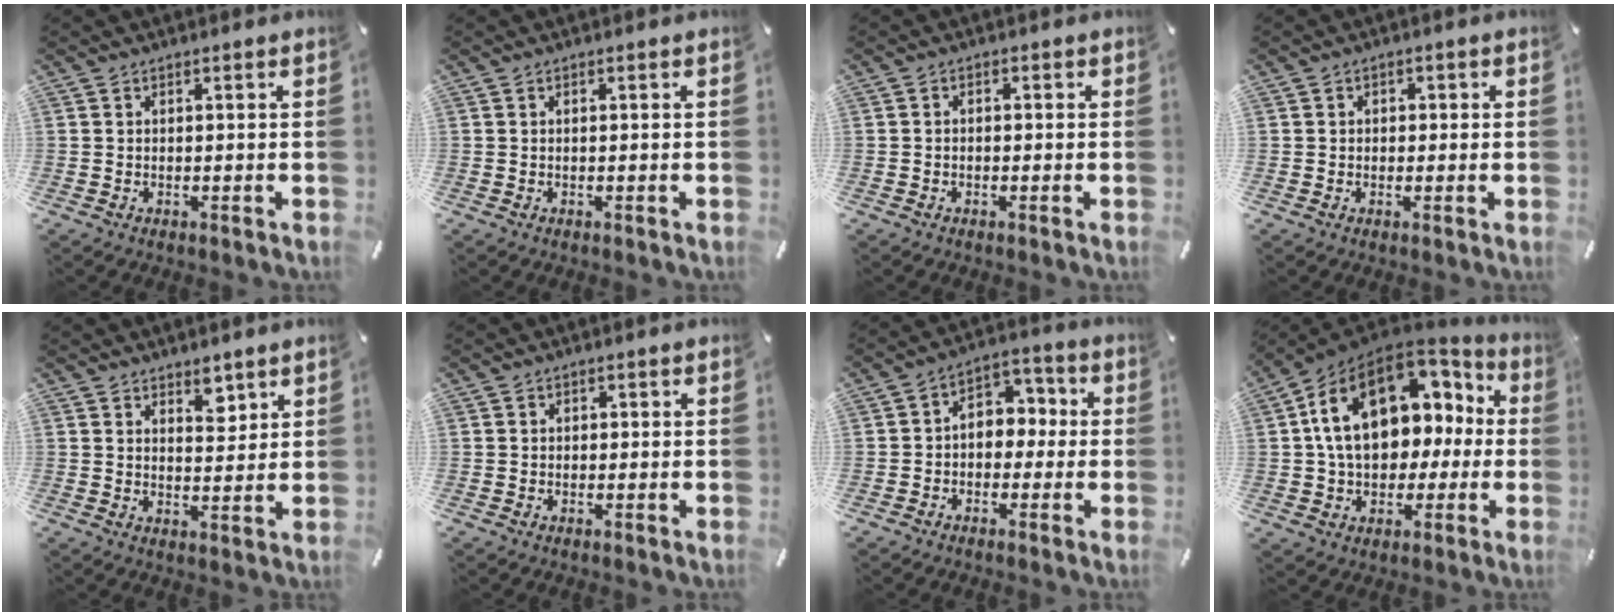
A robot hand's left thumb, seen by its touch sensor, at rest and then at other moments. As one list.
[{"total": 0.0}, {"total": 1.4, "force": [-0.9, 1.0, 0.5], "torque": [-0.008, 0.007, -0.021]}, {"total": 2.0, "force": [-0.6, 1.8, 0.3], "torque": [0.001, 0.005, -0.018]}, {"total": 4.7, "force": [3.5, 2.7, 1.7], "torque": [-0.002, -0.024, 0.057]}, {"total": 1.1, "force": [-0.2, 1.0, 0.1], "torque": [-0.002, 0.005, -0.008]}, {"total": 5.8, "force": [-1.4, 5.1, 2.4], "torque": [-0.032, 0.014, -0.032]}, {"total": 19.2, "force": [4.4, 13.8, 12.5], "torque": [-0.221, -0.009, 0.079]}]